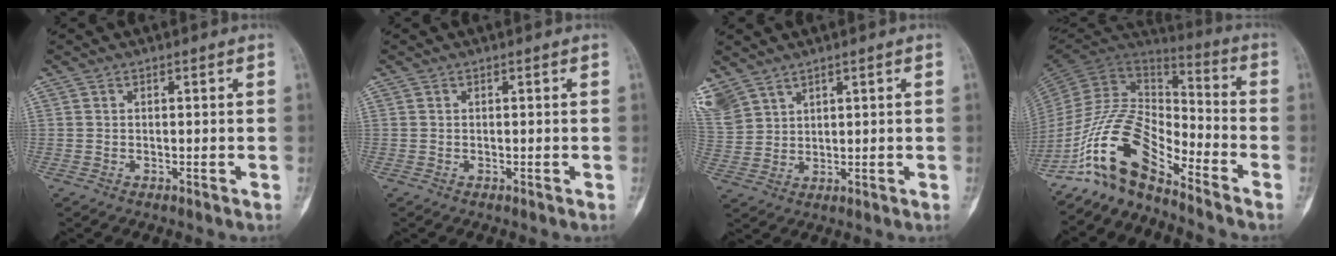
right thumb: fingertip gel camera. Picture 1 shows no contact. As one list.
[{"total": 0.0}, {"total": 9.9, "force": [6.4, 6.3, 4.1], "torque": [-0.116, -0.006, 0.145]}, {"total": 15.0, "force": [-10.4, 5.8, 9.2], "torque": [-0.157, 0.091, -0.207]}]